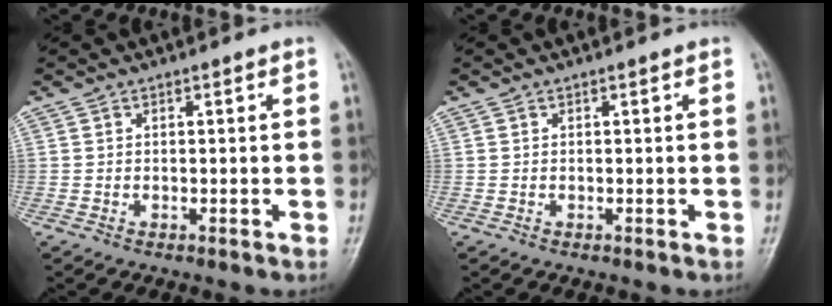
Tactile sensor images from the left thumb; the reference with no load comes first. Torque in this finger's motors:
{"motor_torque": [0.01, 0.01, 0.00, 0.00, 0.00]}